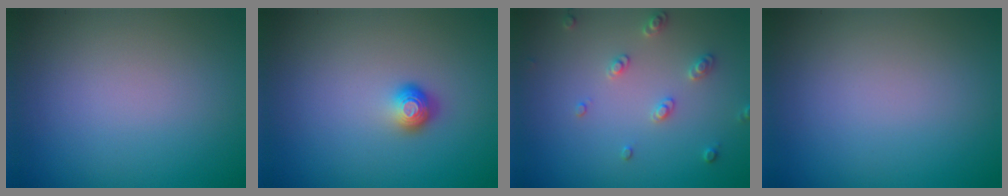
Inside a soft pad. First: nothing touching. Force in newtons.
{"total": 1.8, "press": 1.2, "slide": 1.2}
{"total": 2.2, "press": 2.1, "slide": 0.6}
{"total": 0.0}